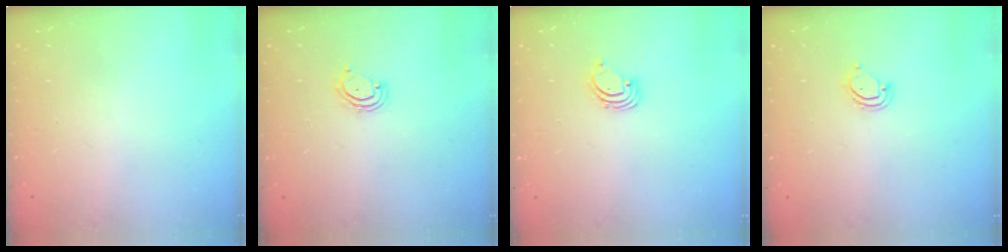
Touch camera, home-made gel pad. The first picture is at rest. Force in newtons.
{"total": 4.1, "press": 4.1, "slide": 0.3}
{"total": 1.4, "press": 1.4, "slide": 0.1}
{"total": 3.1, "press": 3.1, "slide": 0.2}